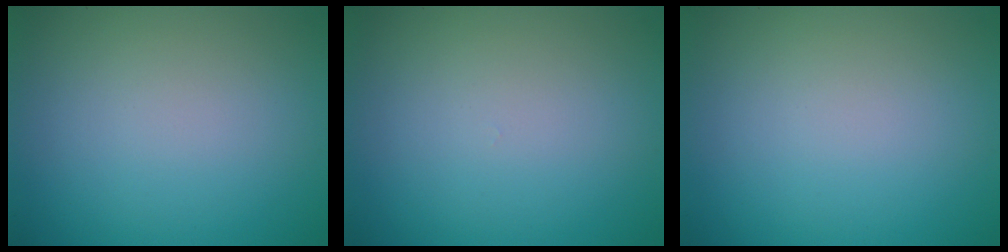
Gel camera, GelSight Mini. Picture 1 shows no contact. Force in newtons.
{"total": 0.0}
{"total": 0.0}